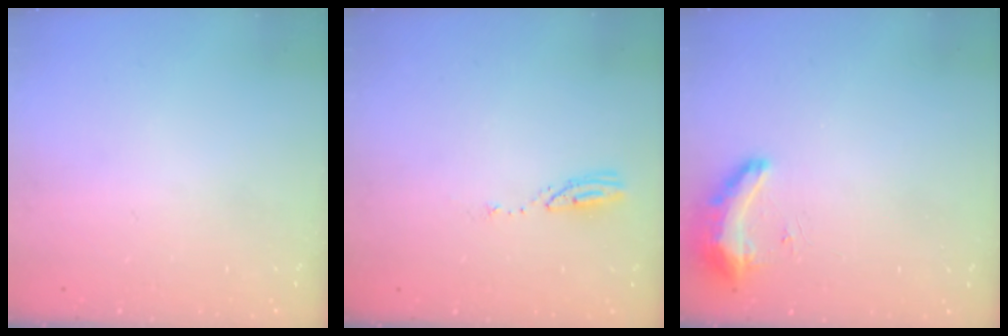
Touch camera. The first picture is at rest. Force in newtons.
{"total": 4.1, "press": 4.1, "slide": 0.3}
{"total": 17.3, "press": 10.6, "slide": 13.6}